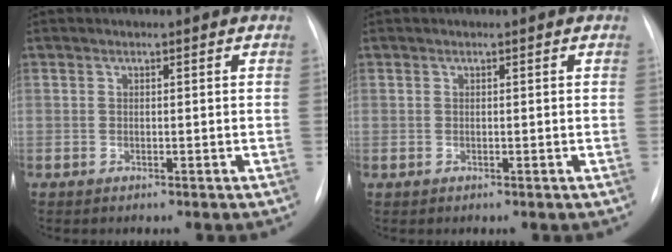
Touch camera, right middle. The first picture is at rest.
{"total": 0.0}